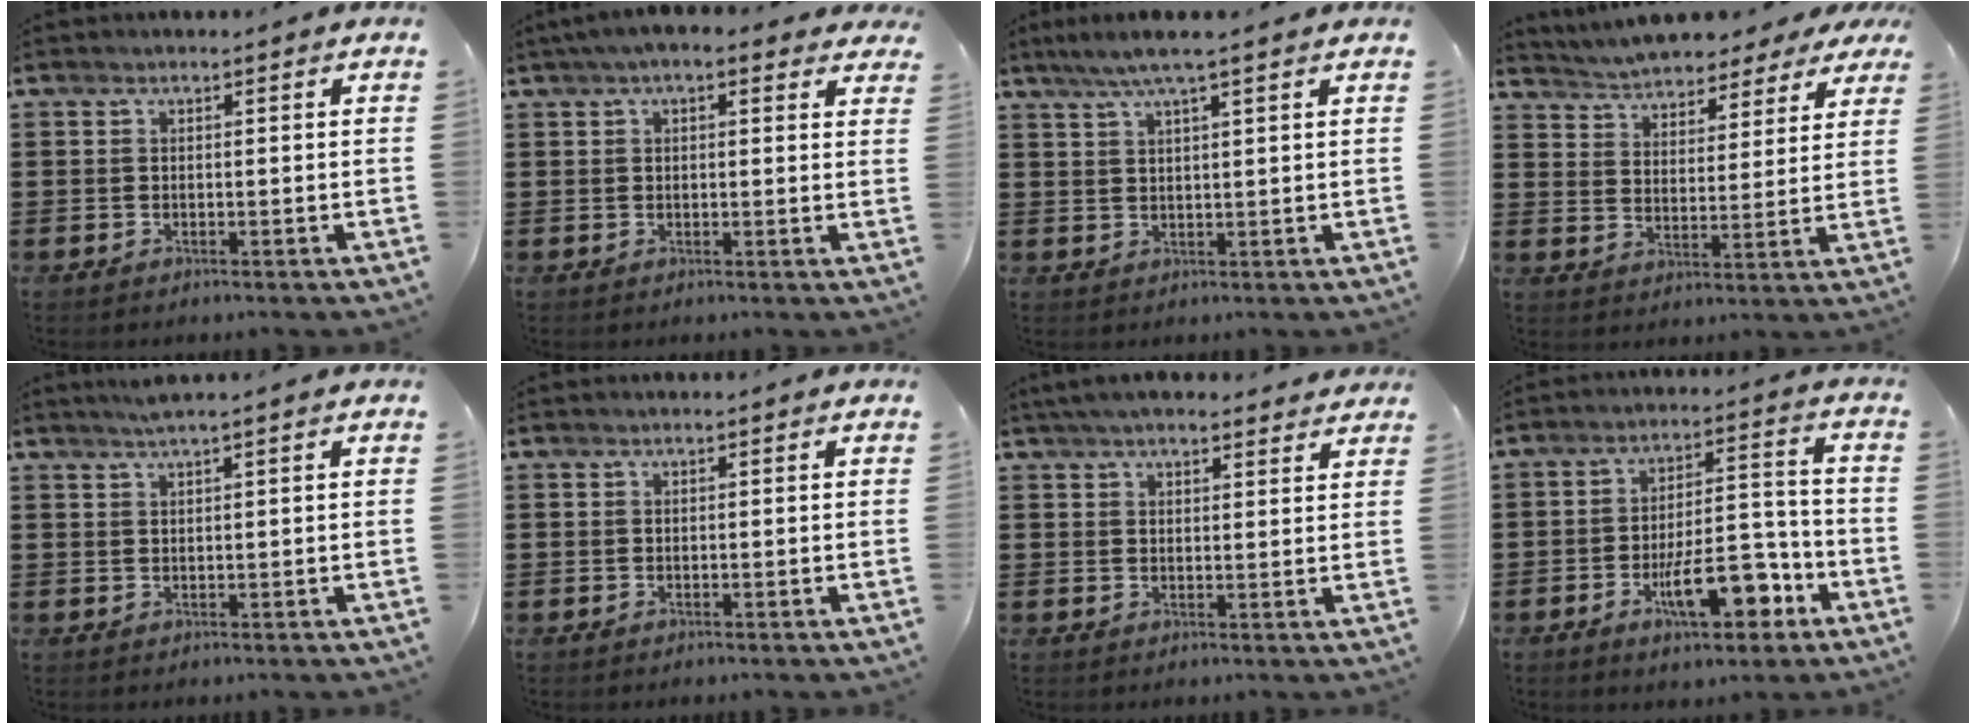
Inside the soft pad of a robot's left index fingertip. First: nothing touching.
{"total": 3.2, "force": [2.1, 1.2, 2.2], "torque": [-0.048, 0.006, 0.037]}
{"total": 4.3, "force": [3.0, 0.0, 3.1], "torque": [-0.066, 0.000, 0.053]}
{"total": 4.6, "force": [4.6, 0.5, 0.4], "torque": [-0.035, -0.029, 0.077]}
{"total": 1.5, "force": [1.0, -0.3, 1.1], "torque": [-0.021, -0.001, 0.019]}
{"total": 0.0}
{"total": 4.1, "force": [3.7, 1.0, 1.5], "torque": [-0.039, -0.003, 0.070]}
{"total": 11.7, "force": [-5.2, 4.5, 9.5], "torque": [-0.155, 0.011, -0.086]}